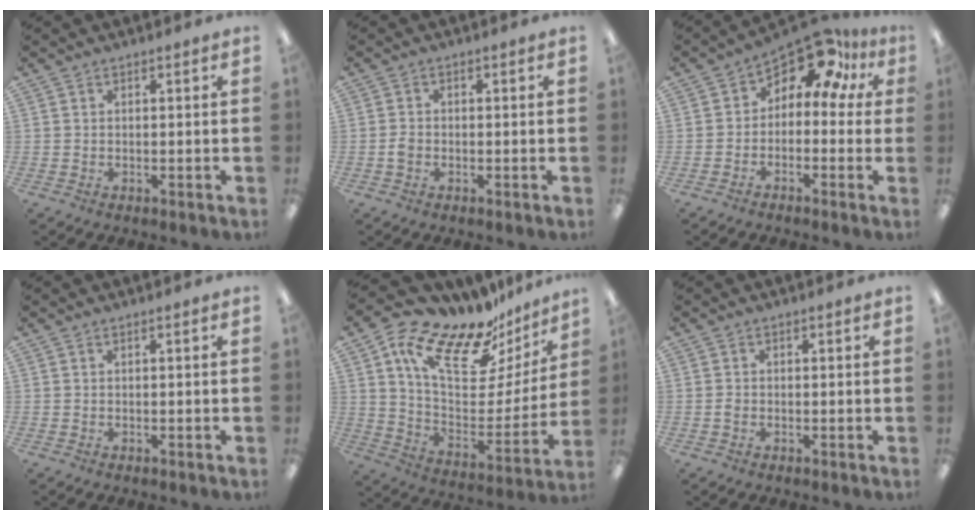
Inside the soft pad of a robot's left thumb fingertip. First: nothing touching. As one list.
[{"total": 2.0, "force": [-0.6, 1.6, 1.1], "torque": [-0.020, 0.004, -0.012]}, {"total": 9.5, "force": [6.2, 4.3, 5.9], "torque": [-0.092, -0.045, 0.107]}, {"total": 0.0}, {"total": 19.5, "force": [14.2, 8.2, 10.6], "torque": [-0.172, -0.104, 0.241]}, {"total": 1.0, "force": [-0.3, 0.9, 0.4], "torque": [-0.008, 0.005, -0.007]}]